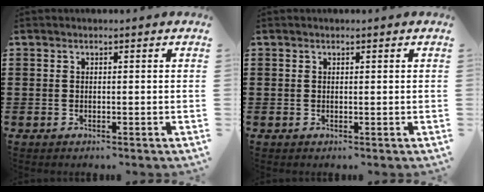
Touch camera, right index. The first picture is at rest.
{"total": 0.0}